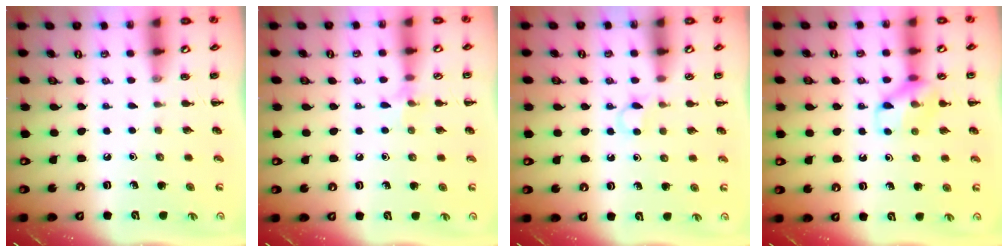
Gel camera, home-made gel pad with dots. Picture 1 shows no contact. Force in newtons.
{"total": 5.7, "press": 5.4, "slide": 1.8}
{"total": 3.3, "press": 3.2, "slide": 0.9}
{"total": 11.3, "press": 11.2, "slide": 0.8}